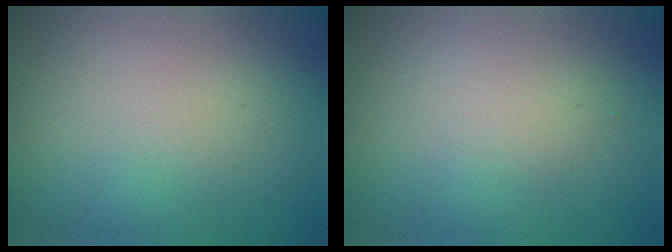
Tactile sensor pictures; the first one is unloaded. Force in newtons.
{"total": 1.6, "press": 1.6, "slide": 0.1}